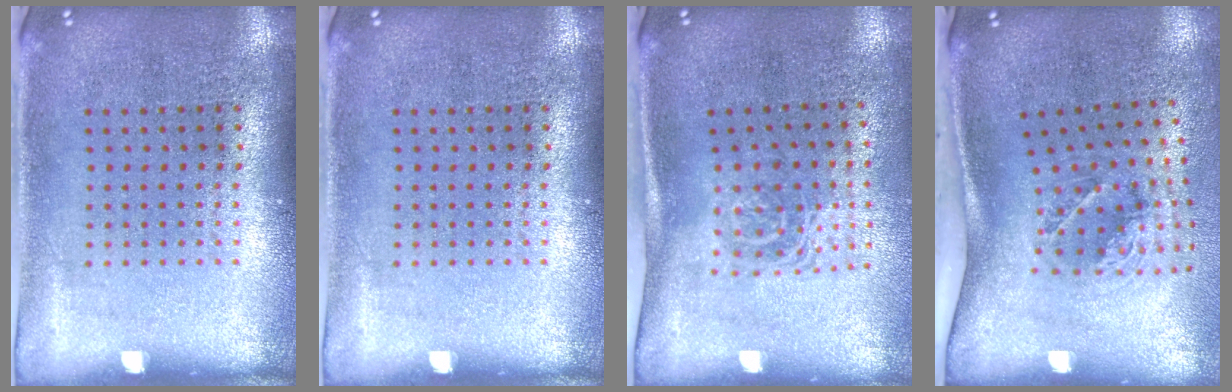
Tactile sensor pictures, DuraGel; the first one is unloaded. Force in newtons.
{"total": 0.0}
{"total": 1.7, "press": 1.1, "slide": 1.3}
{"total": 1.9, "press": 1.3, "slide": 1.4}